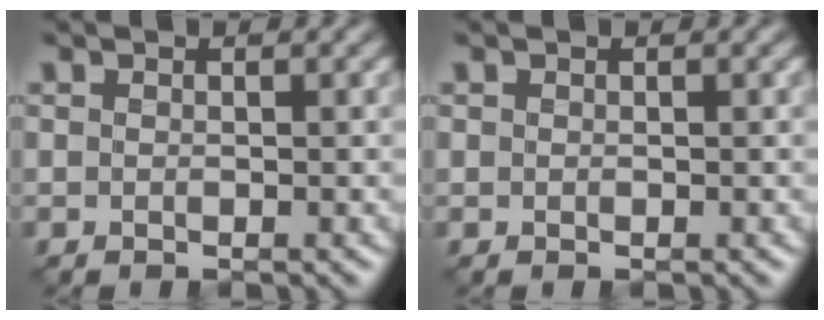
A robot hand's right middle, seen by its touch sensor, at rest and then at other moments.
{"total": 0.0}